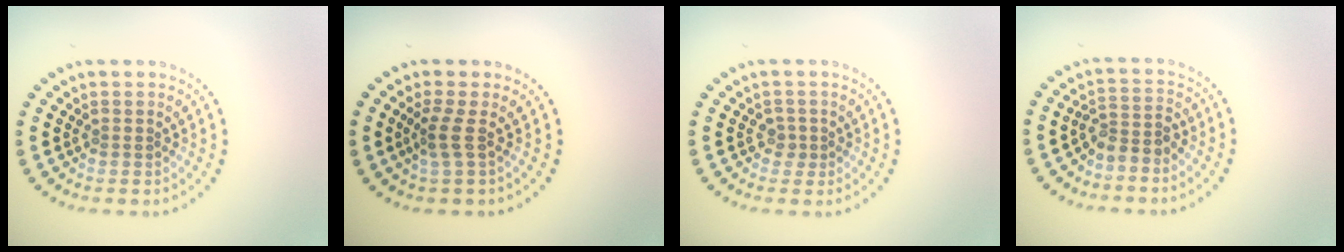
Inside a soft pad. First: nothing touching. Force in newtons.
{"total": 1.9, "press": 1.3, "slide": 1.4}
{"total": 1.1, "press": 0.9, "slide": 0.7}
{"total": 2.5, "press": 2.0, "slide": 1.5}